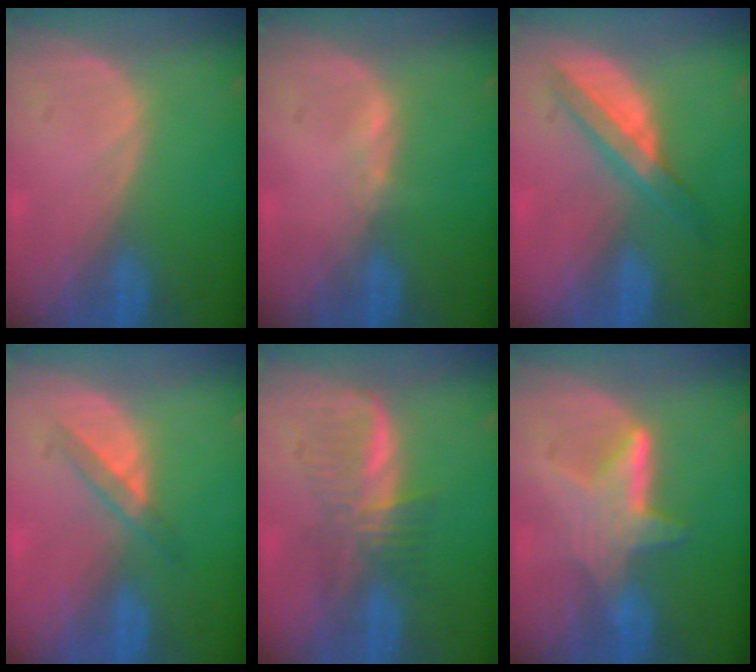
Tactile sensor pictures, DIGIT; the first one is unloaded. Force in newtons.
{"total": 0.7, "press": 0.7, "slide": 0.2}
{"total": 5.4, "press": 5.3, "slide": 1.3}
{"total": 2.9, "press": 2.8, "slide": 1.0}
{"total": 5.2, "press": 5.2, "slide": 0.7}
{"total": 6.3, "press": 5.8, "slide": 2.6}